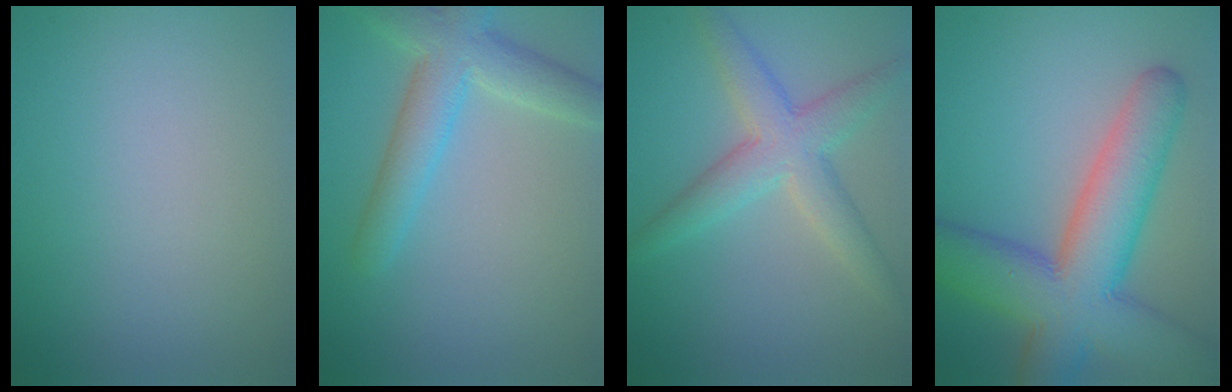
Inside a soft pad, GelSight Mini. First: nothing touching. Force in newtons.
{"total": 4.8, "press": 4.8, "slide": 0.3}
{"total": 4.6, "press": 4.6, "slide": 0.2}
{"total": 10.3, "press": 10.3, "slide": 0.5}